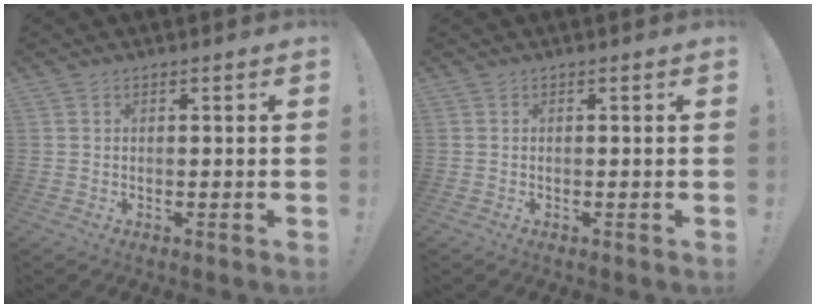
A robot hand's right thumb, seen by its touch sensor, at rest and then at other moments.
{"total": 0.0}